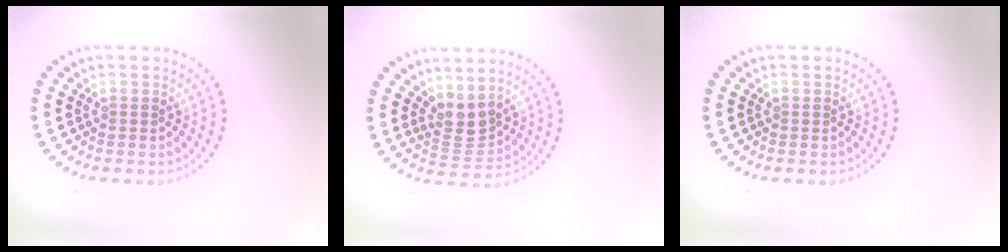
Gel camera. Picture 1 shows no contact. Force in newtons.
{"total": 2.7, "press": 2.0, "slide": 1.8}
{"total": 0.0}